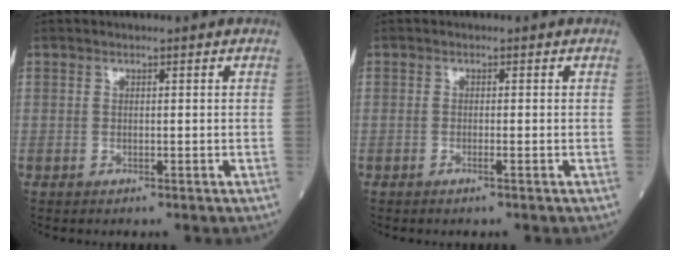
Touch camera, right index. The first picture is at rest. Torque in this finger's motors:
{"motor_torque": [-0.14, -0.01, -0.04, -0.01]}